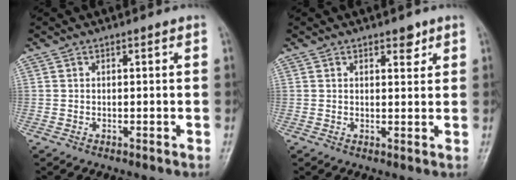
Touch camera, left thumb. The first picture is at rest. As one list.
[{"total": 2.6, "force": [1.7, 1.2, 1.5], "torque": [-0.008, -0.010, 0.025]}]